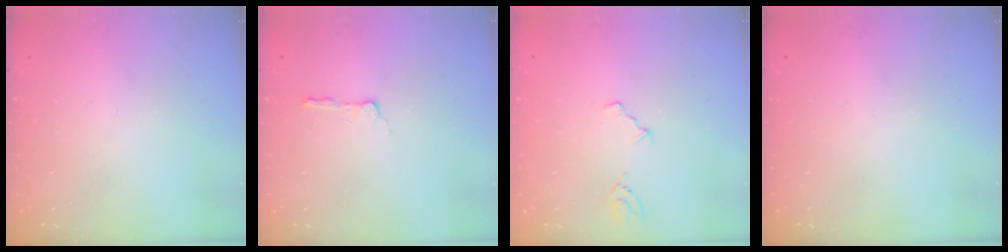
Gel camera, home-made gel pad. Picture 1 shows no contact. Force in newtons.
{"total": 2.2, "press": 2.1, "slide": 0.4}
{"total": 5.7, "press": 5.5, "slide": 1.6}
{"total": 0.0}